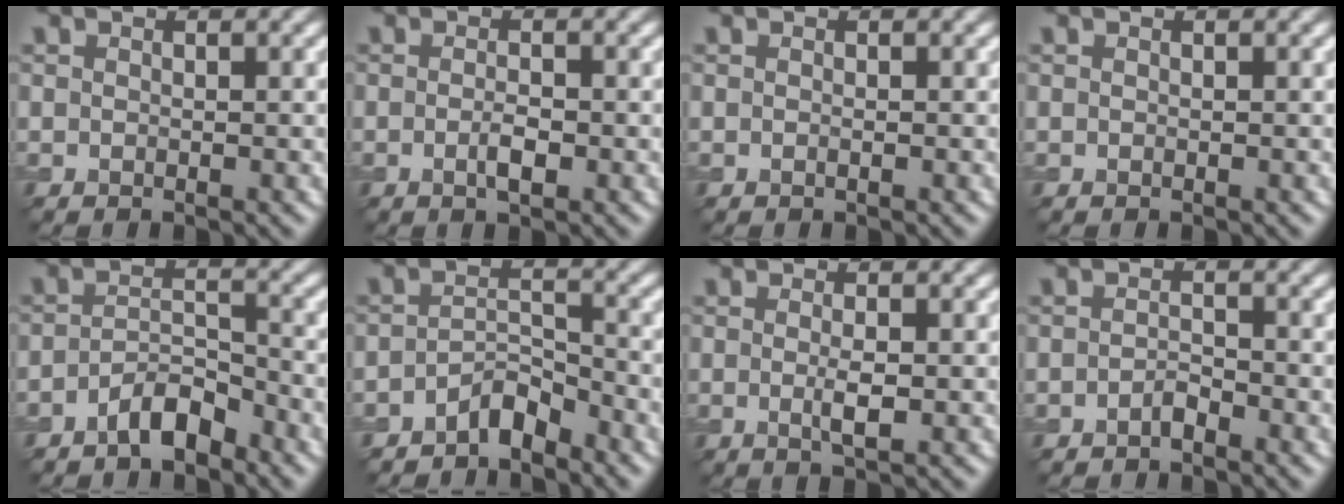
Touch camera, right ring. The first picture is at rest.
{"total": 1.6, "force": [-0.4, 0.4, 1.5], "torque": [-0.029, -0.002, -0.010]}
{"total": 0.0}
{"total": 0.0}
{"total": 3.3, "force": [-2.4, 1.1, 2.0], "torque": [-0.036, 0.011, -0.047]}
{"total": 2.8, "force": [-2.3, 0.9, 1.2], "torque": [-0.020, 0.013, -0.045]}
{"total": 1.9, "force": [-0.1, 0.3, 1.8], "torque": [-0.036, -0.005, -0.003]}
{"total": 1.1, "force": [-0.8, 0.3, 0.6], "torque": [-0.013, 0.004, -0.016]}